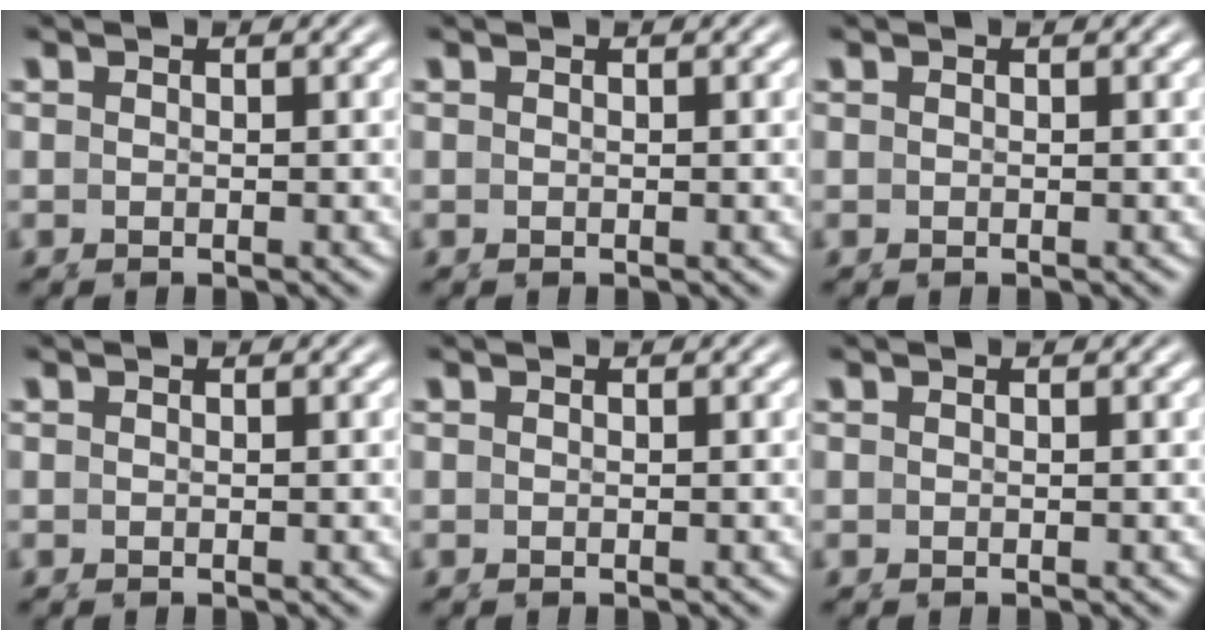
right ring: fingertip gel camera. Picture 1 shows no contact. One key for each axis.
{"total": 0.0}
{"total": 0.0}
{"total": 0.0}
{"total": 0.0}
{"total": 0.0}